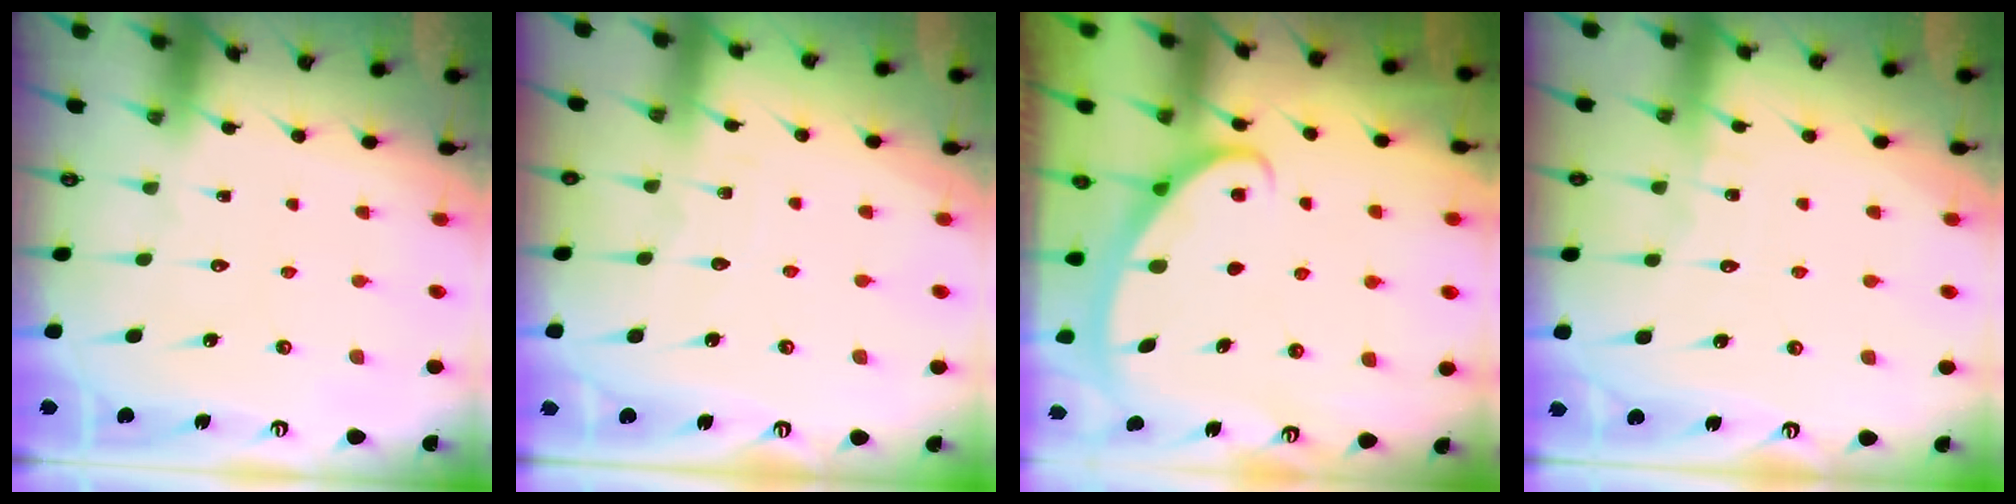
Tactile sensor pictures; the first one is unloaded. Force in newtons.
{"total": 2.8, "press": 2.8, "slide": 0.4}
{"total": 3.0, "press": 3.0, "slide": 0.4}
{"total": 3.4, "press": 3.4, "slide": 0.3}